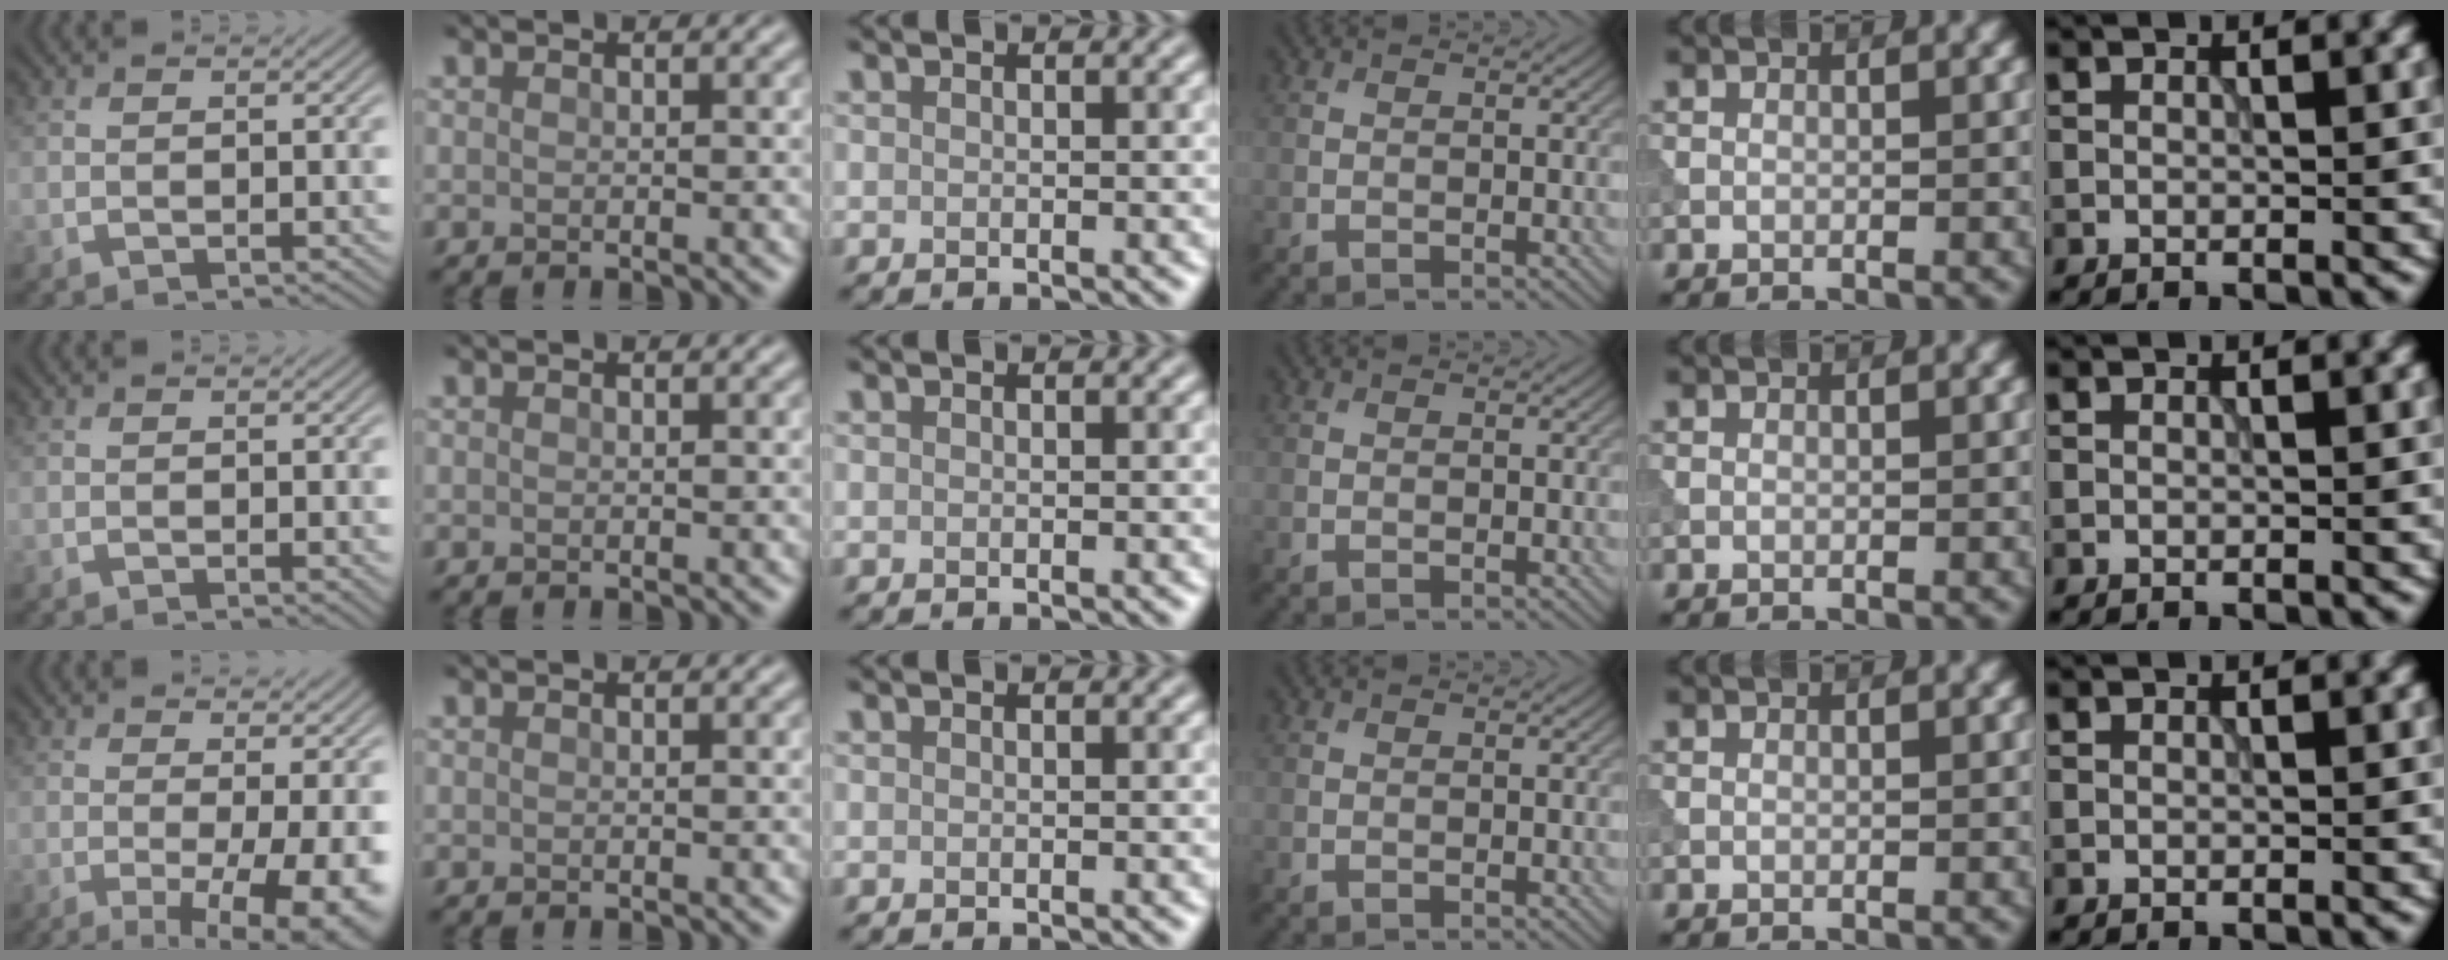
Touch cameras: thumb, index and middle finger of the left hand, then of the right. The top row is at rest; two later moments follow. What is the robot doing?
{"motion": "extract", "object": "tissue"}